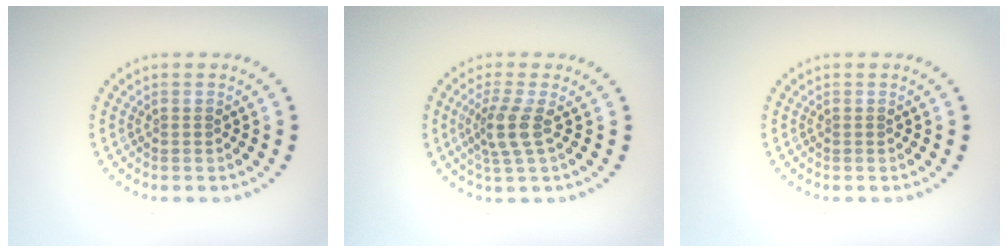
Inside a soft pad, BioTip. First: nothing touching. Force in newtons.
{"total": 2.7, "press": 2.0, "slide": 1.8}
{"total": 0.0}